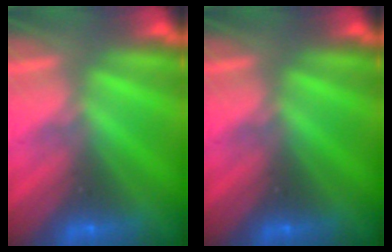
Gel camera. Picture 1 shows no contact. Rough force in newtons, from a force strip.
{"total": 0.0}